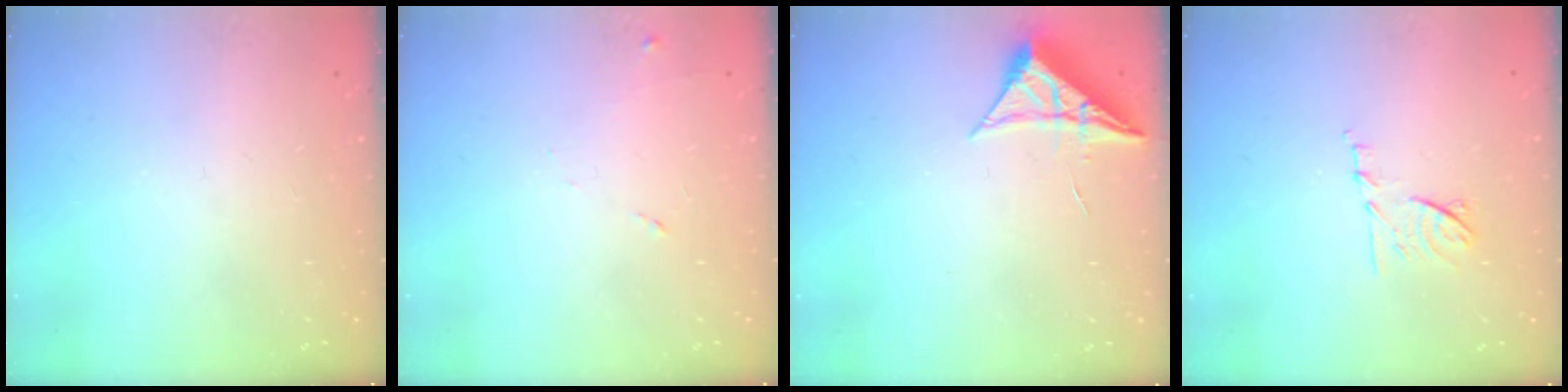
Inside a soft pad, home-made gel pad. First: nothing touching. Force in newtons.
{"total": 6.1, "press": 6.1, "slide": 0.6}
{"total": 6.6, "press": 6.6, "slide": 0.2}
{"total": 8.2, "press": 8.2, "slide": 0.8}